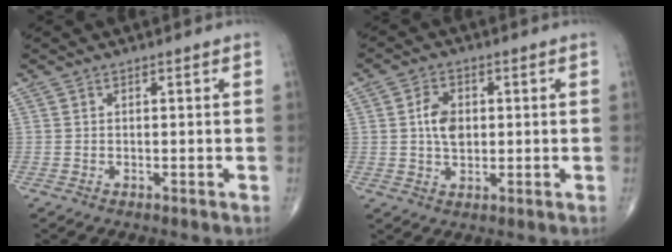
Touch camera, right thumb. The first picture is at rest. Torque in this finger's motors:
{"motor_torque": [0.92, 0.73, 0.61, 0.21, 0.04]}